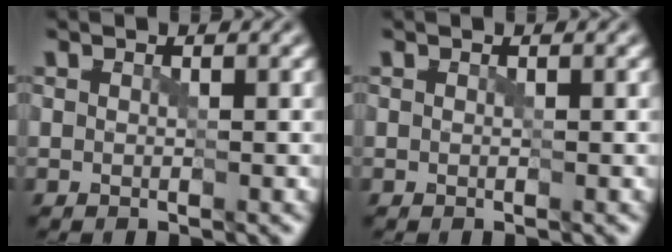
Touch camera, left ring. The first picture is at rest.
{"total": 0.0}